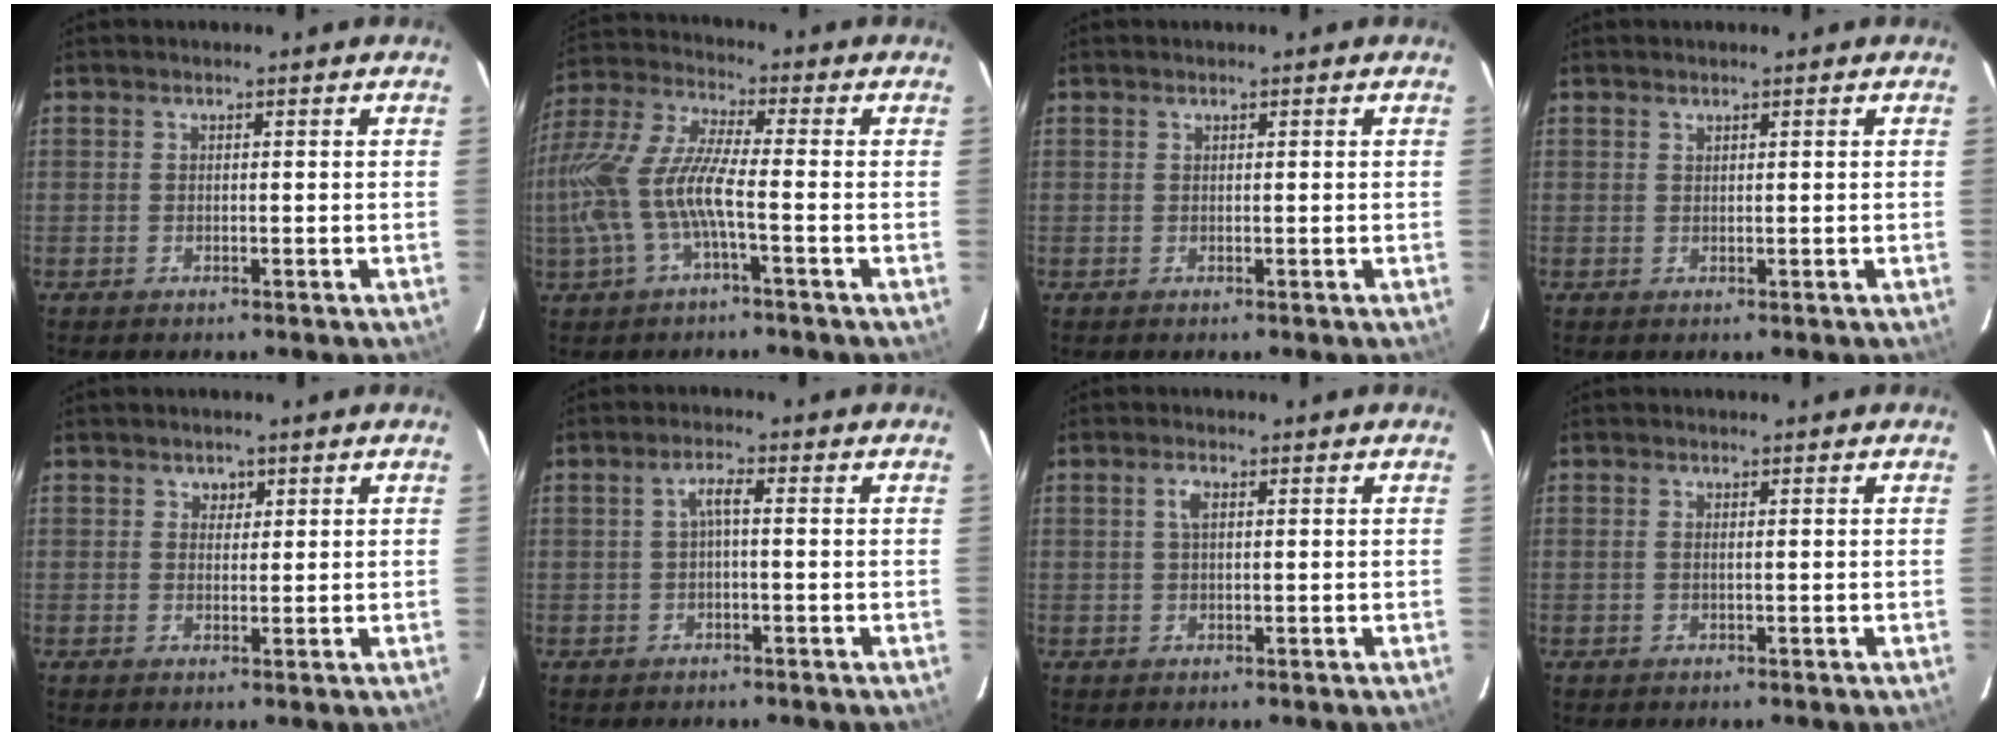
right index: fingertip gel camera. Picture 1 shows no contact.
{"total": 14.6, "force": [-3.6, 3.5, 13.7], "torque": [-0.289, -0.006, -0.071]}
{"total": 0.0}
{"total": 0.5, "force": [0.5, 0.2, 0.1], "torque": [-0.001, -0.001, 0.010]}
{"total": 1.9, "force": [0.9, 1.6, 0.2], "torque": [0.001, 0.005, 0.015]}
{"total": 2.3, "force": [-0.2, 0.4, 2.3], "torque": [-0.047, 0.006, -0.001]}
{"total": 2.0, "force": [0.6, 1.0, 1.7], "torque": [-0.034, 0.003, 0.011]}
{"total": 0.5, "force": [0.1, -0.2, 0.5], "torque": [-0.011, 0.001, 0.000]}